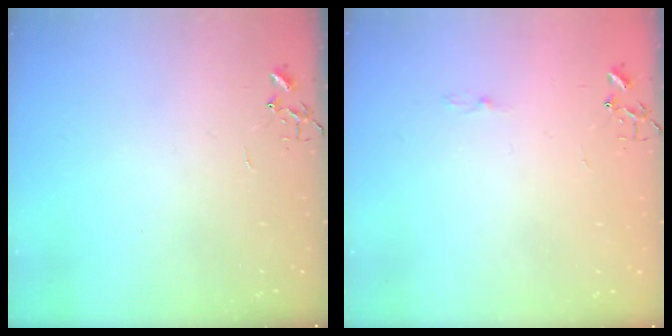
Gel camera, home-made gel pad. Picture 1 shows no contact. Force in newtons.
{"total": 3.1, "press": 3.0, "slide": 0.5}